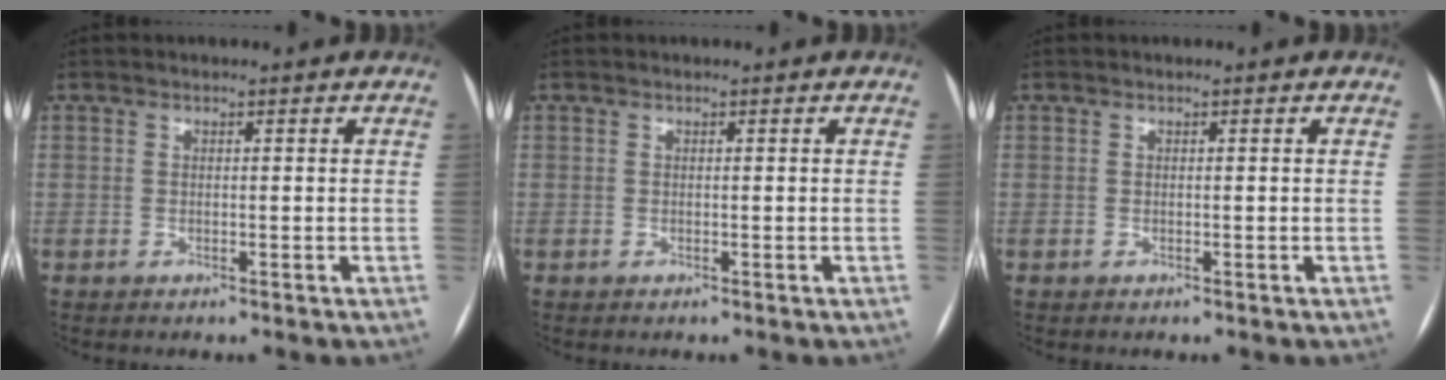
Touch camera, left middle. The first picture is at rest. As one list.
[{"total": 0.0}, {"total": 0.0}]